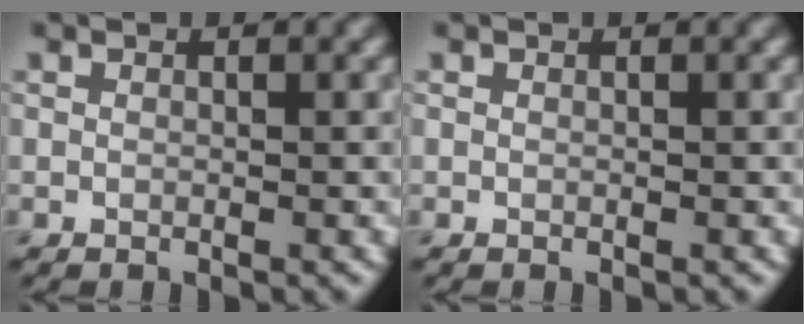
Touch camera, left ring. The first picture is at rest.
{"total": 0.0}